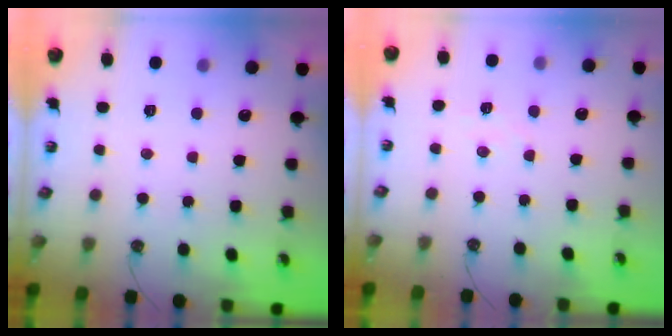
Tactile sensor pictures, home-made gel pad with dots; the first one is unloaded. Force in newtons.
{"total": 3.8, "press": 3.8, "slide": 0.5}